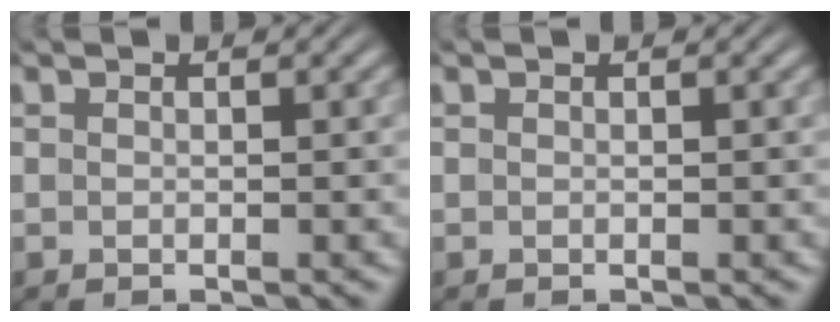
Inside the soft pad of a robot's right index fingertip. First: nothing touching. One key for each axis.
{"total": 0.0}